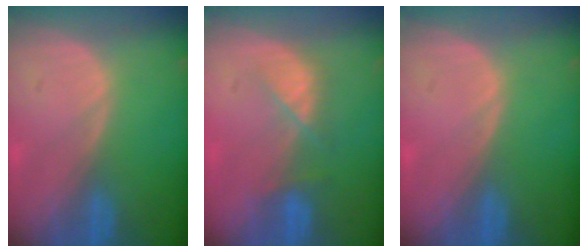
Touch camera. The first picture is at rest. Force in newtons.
{"total": 3.7, "press": 3.7, "slide": 0.6}
{"total": 0.0}